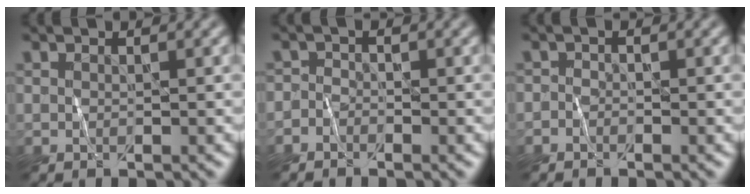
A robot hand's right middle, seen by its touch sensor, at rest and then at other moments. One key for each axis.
{"total": 1.1, "fx": -1.0, "fy": 0.6, "fz": 0.1, "tx": 0.004, "ty": 0.005, "tz": -0.022}
{"total": 0.8, "fx": -0.7, "fy": 0.4, "fz": 0.2, "tx": -0.003, "ty": 0.003, "tz": -0.011}